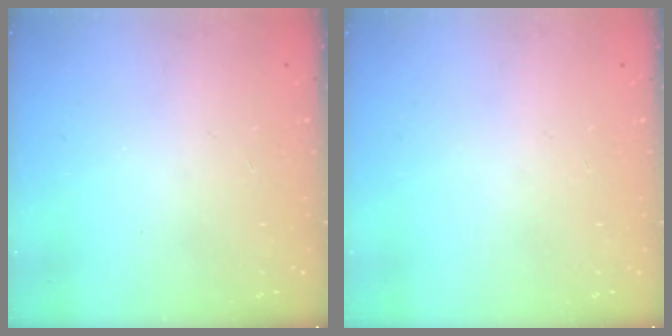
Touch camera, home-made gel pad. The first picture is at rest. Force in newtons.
{"total": 0.0}